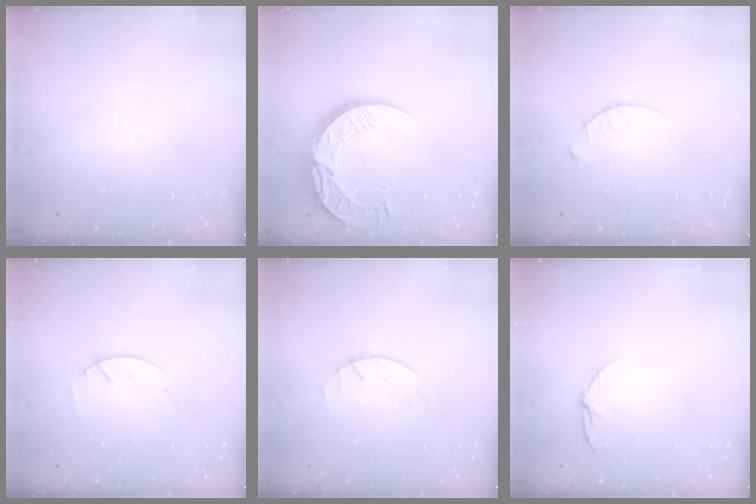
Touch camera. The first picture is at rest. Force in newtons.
{"total": 18.4, "press": 18.4, "slide": 1.0}
{"total": 4.0, "press": 4.0, "slide": 0.5}
{"total": 1.8, "press": 1.8, "slide": 0.2}
{"total": 2.2, "press": 2.2, "slide": 0.3}
{"total": 5.2, "press": 5.2, "slide": 0.5}